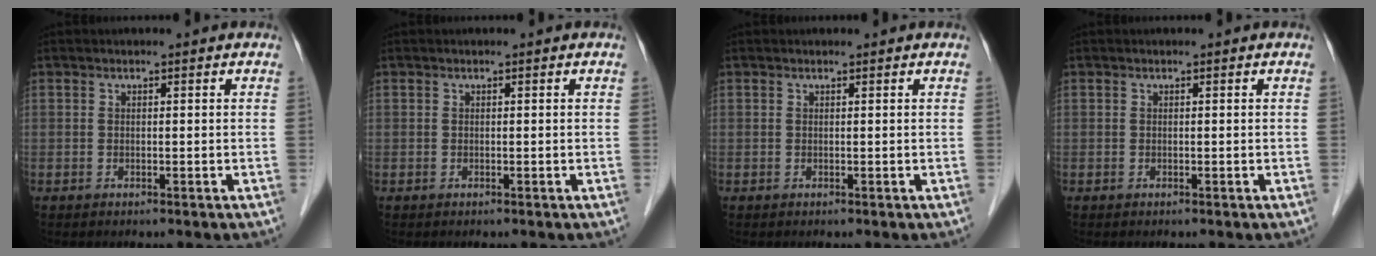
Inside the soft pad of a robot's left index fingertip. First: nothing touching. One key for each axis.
{"total": 0.0}
{"total": 0.0}
{"total": 0.0}